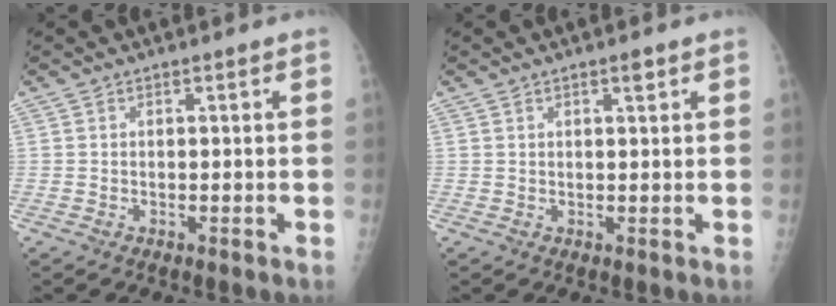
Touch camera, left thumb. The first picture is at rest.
{"total": 1.3, "force": [0.7, 0.4, 1.0], "torque": [-0.009, -0.002, 0.012]}